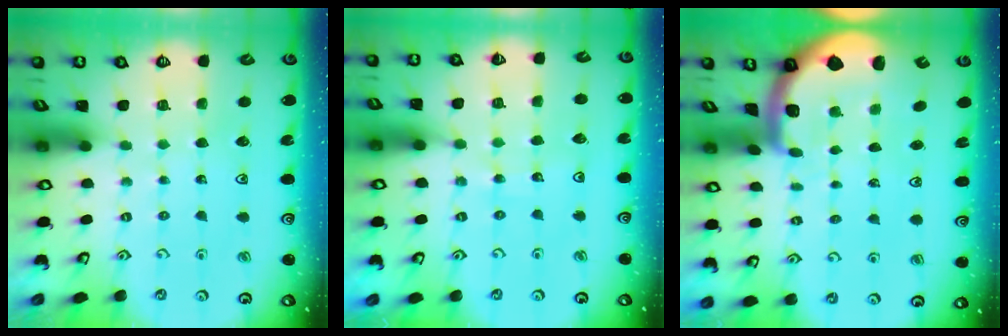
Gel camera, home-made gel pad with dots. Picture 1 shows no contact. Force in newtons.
{"total": 8.1, "press": 8.1, "slide": 1.0}
{"total": 2.4, "press": 2.4, "slide": 0.3}